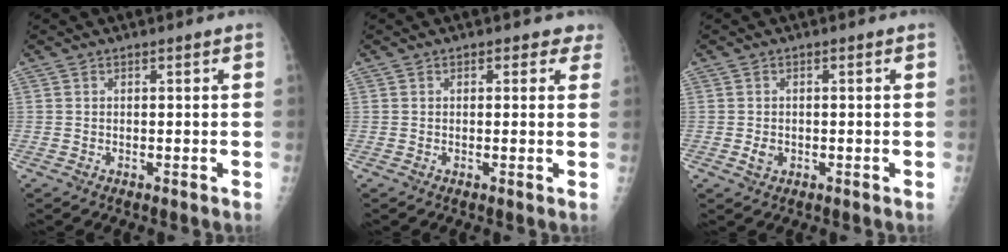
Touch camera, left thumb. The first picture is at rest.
{"total": 2.5, "force": [1.6, 1.7, 0.9], "torque": [0.021, -0.004, 0.010]}
{"total": 1.8, "force": [-0.6, 1.4, 1.0], "torque": [-0.011, 0.002, -0.006]}